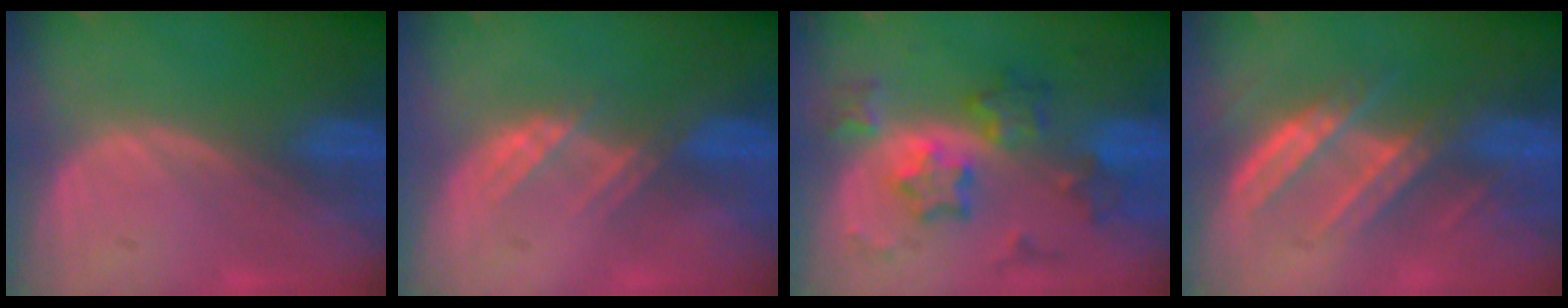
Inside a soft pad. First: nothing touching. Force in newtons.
{"total": 3.0, "press": 2.9, "slide": 0.7}
{"total": 7.6, "press": 7.6, "slide": 0.4}
{"total": 6.5, "press": 6.4, "slide": 1.1}